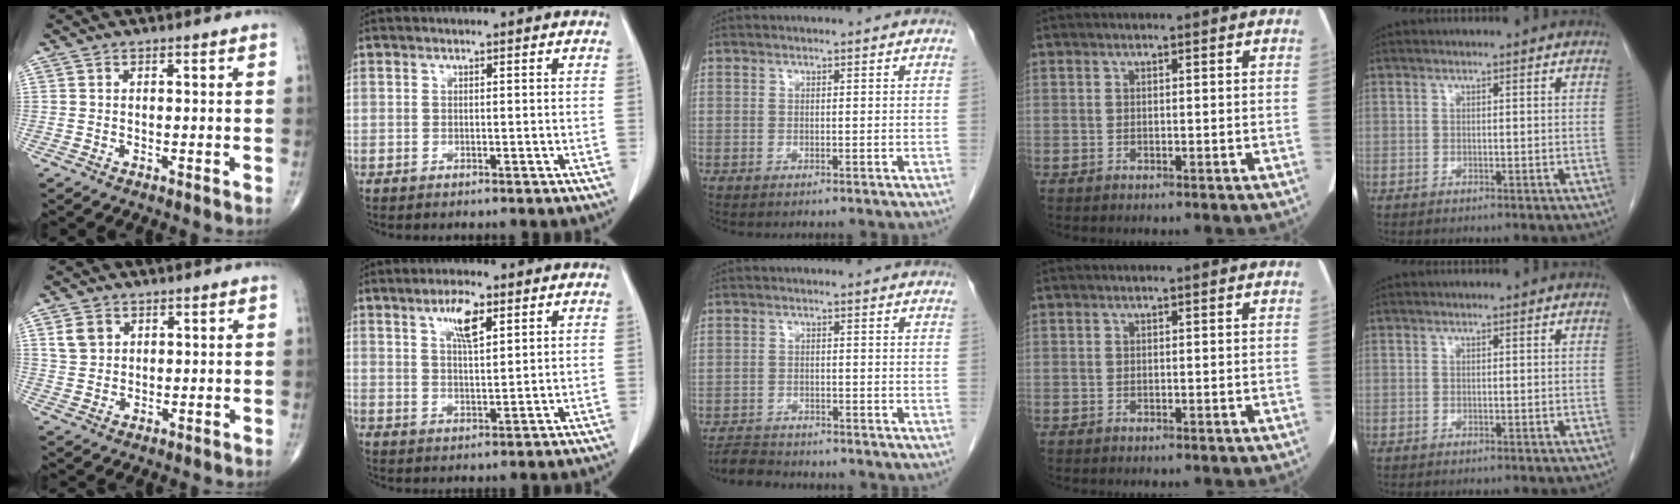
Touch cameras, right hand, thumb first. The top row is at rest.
{"thumb": {"total": 4.3, "force": [1.8, 3.4, 2.0], "torque": [-0.025, -0.006, 0.038]}, "index": {"total": 6.0, "force": [3.0, 1.8, 4.8], "torque": [-0.090, 0.002, 0.055]}, "middle": {"total": 3.7, "force": [-3.6, 0.8, 0.2], "torque": [-0.007, -0.012, -0.064]}}